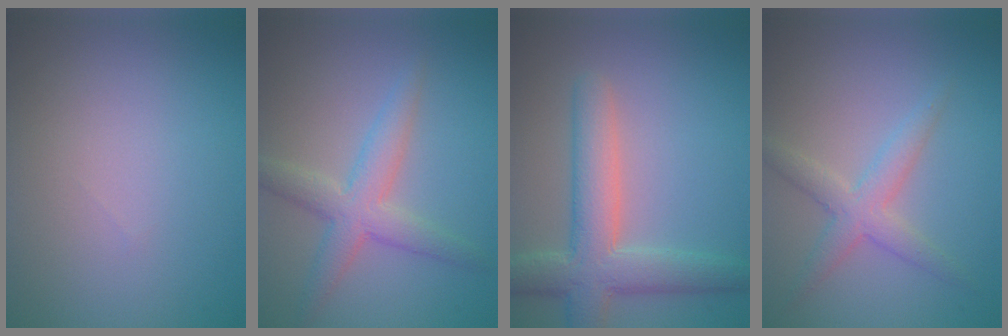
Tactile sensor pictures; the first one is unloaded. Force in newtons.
{"total": 4.0, "press": 4.0, "slide": 0.1}
{"total": 5.9, "press": 5.9, "slide": 0.6}
{"total": 3.0, "press": 3.0, "slide": 0.1}